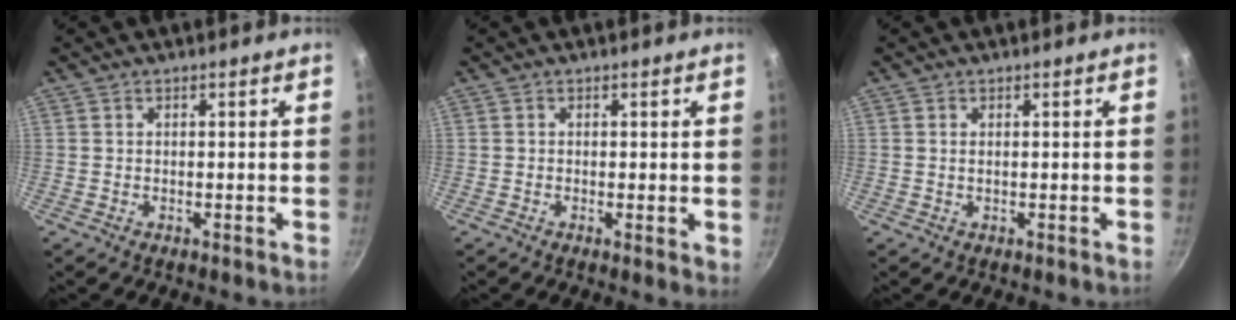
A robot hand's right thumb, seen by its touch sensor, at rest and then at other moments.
{"total": 2.7, "force": [-0.1, 0.8, 2.6], "torque": [-0.042, -0.010, -0.007]}
{"total": 0.5, "force": [0.1, 0.2, 0.4], "torque": [-0.011, 0.001, 0.004]}